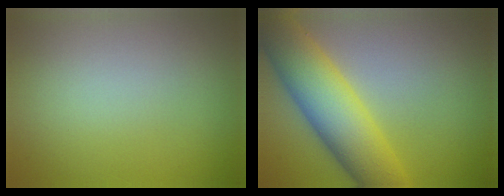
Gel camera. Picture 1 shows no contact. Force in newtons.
{"total": 8.9, "press": 8.9, "slide": 0.1}